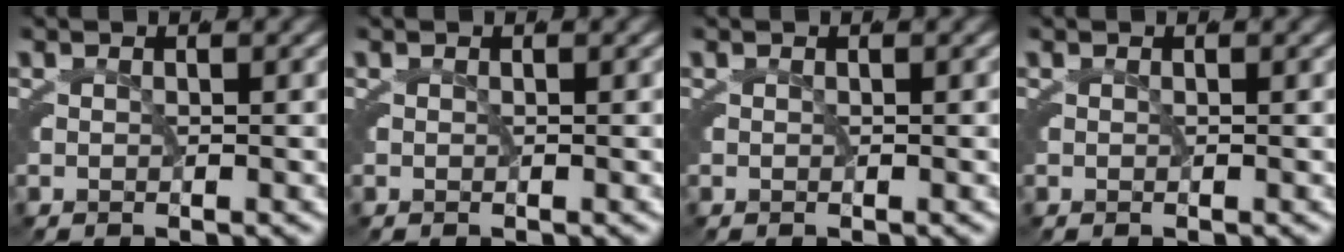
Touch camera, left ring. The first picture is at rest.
{"total": 0.0}
{"total": 0.0}
{"total": 0.0}